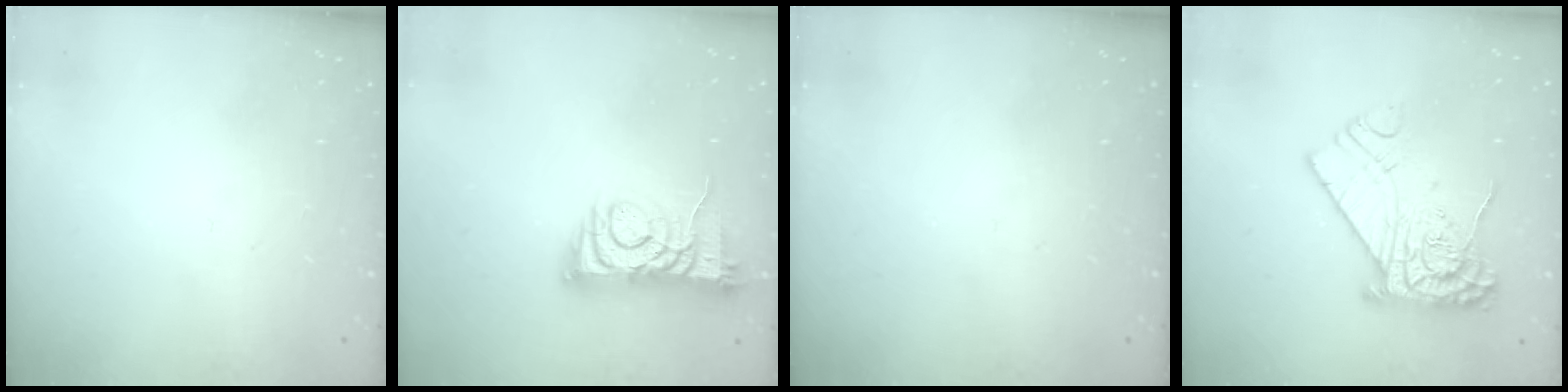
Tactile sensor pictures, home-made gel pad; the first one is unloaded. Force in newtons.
{"total": 8.3, "press": 8.2, "slide": 1.3}
{"total": 0.0}
{"total": 16.5, "press": 16.4, "slide": 1.8}